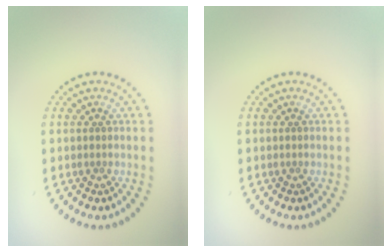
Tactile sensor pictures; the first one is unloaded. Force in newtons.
{"total": 0.0}